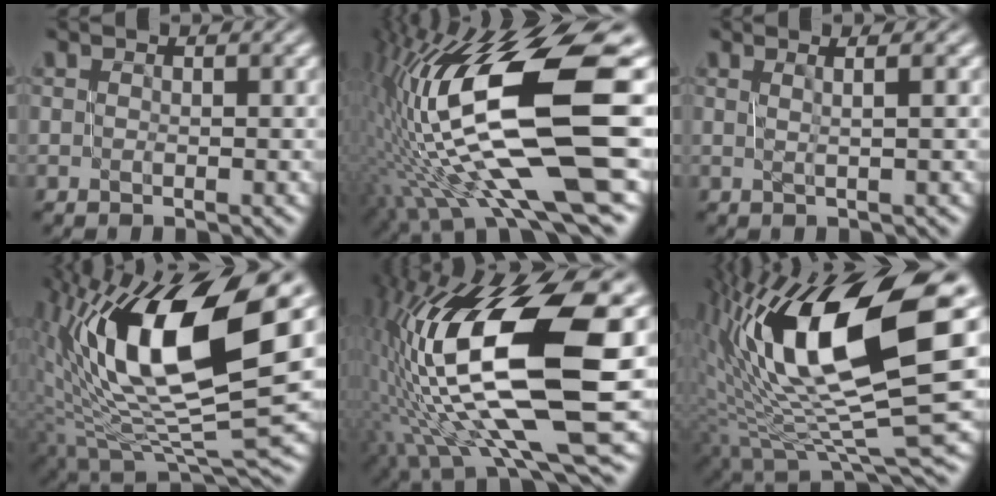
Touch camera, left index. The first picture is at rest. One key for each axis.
{"total": 16.2, "fx": -0.8, "fy": 4.4, "fz": 15.5, "tx": -0.303, "ty": 0.020, "tz": -0.007}
{"total": 1.5, "fx": 0.4, "fy": 0.4, "fz": 1.4, "tx": -0.021, "ty": 0.007, "tz": 0.001}
{"total": 15.9, "fx": 2.9, "fy": 6.2, "fz": 14.4, "tx": -0.275, "ty": 0.009, "tz": 0.049}
{"total": 16.2, "fx": 1.1, "fy": 5.4, "fz": 15.2, "tx": -0.293, "ty": 0.008, "tz": 0.027}
{"total": 15.6, "fx": 3.0, "fy": 5.5, "fz": 14.3, "tx": -0.266, "ty": 0.007, "tz": 0.054}